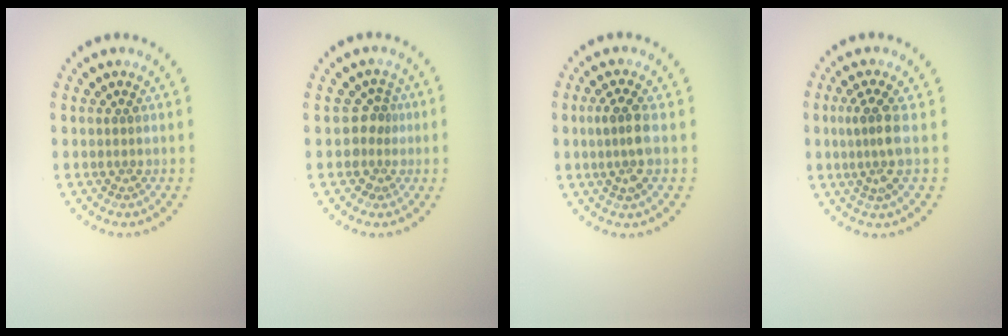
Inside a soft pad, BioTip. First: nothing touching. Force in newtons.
{"total": 2.1, "press": 1.5, "slide": 1.4}
{"total": 2.6, "press": 2.4, "slide": 1.1}
{"total": 2.7, "press": 2.2, "slide": 1.6}